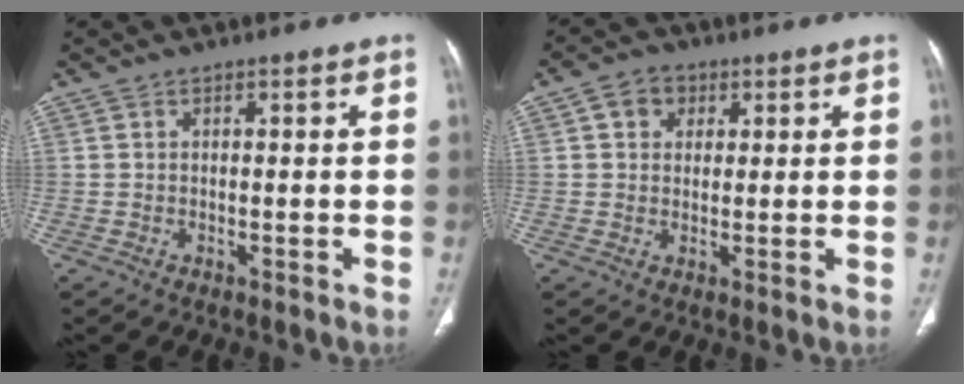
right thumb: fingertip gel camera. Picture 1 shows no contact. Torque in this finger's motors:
{"motor_torque": [0.17, 0.26, 0.33, -0.52, 0.12]}